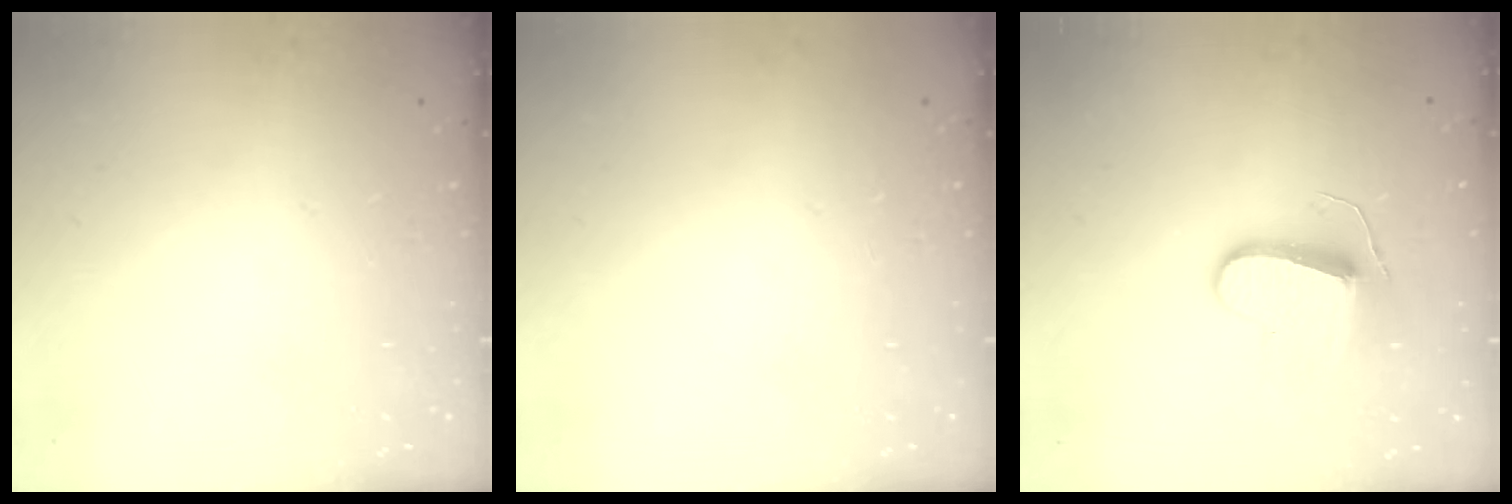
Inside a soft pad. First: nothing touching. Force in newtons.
{"total": 0.0}
{"total": 10.9, "press": 10.9, "slide": 0.7}